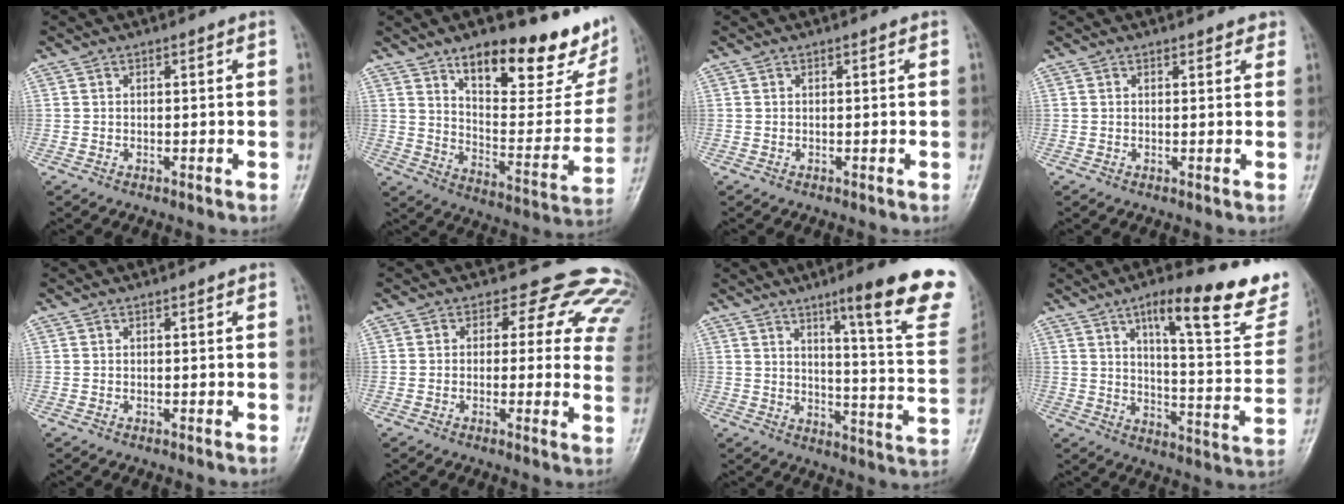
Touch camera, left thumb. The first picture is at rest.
{"total": 25.1, "force": [16.1, 9.7, 16.7], "torque": [-0.178, -0.078, 0.242]}
{"total": 0.0}
{"total": 1.3, "force": [1.1, 0.7, 0.4], "torque": [0.007, -0.004, 0.008]}
{"total": 0.0}
{"total": 14.9, "force": [10.3, 8.7, 6.5], "torque": [-0.013, -0.030, 0.081]}
{"total": 20.9, "force": [12.4, 2.7, 16.5], "torque": [-0.192, -0.065, 0.166]}
{"total": 22.1, "force": [14.5, 5.8, 15.6], "torque": [-0.170, -0.066, 0.200]}